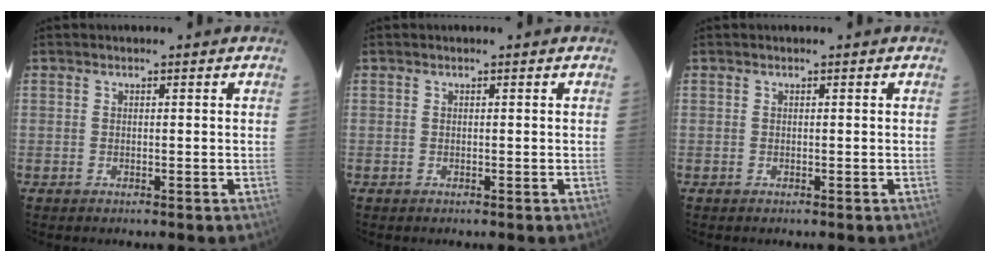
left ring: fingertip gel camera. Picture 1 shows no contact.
{"total": 0.0}
{"total": 0.0}